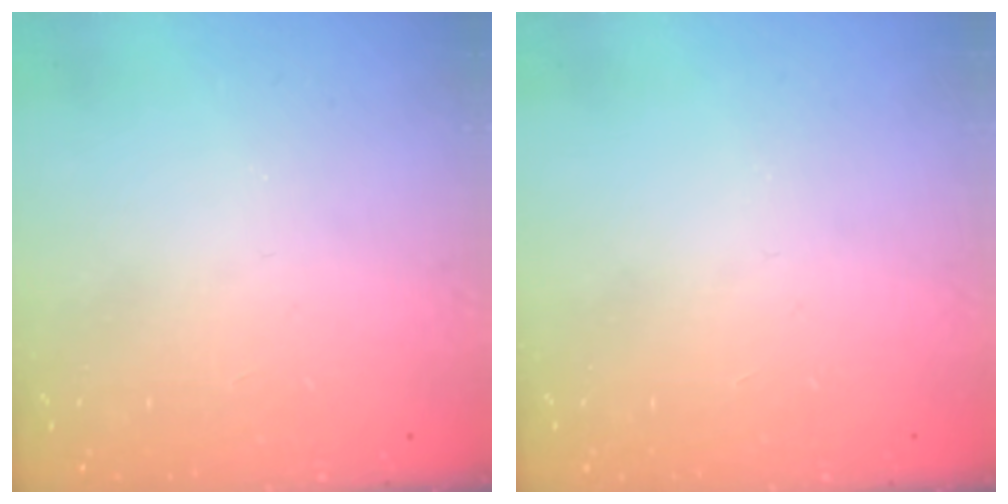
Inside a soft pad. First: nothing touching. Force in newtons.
{"total": 0.0}